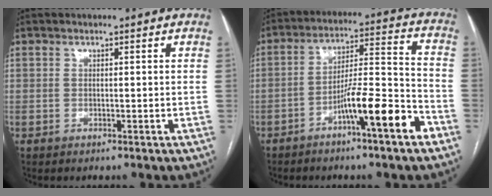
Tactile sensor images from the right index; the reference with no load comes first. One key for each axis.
{"total": 11.8, "fx": -6.5, "fy": 0.5, "fz": 9.9, "tx": -0.157, "ty": 0.009, "tz": -0.107}